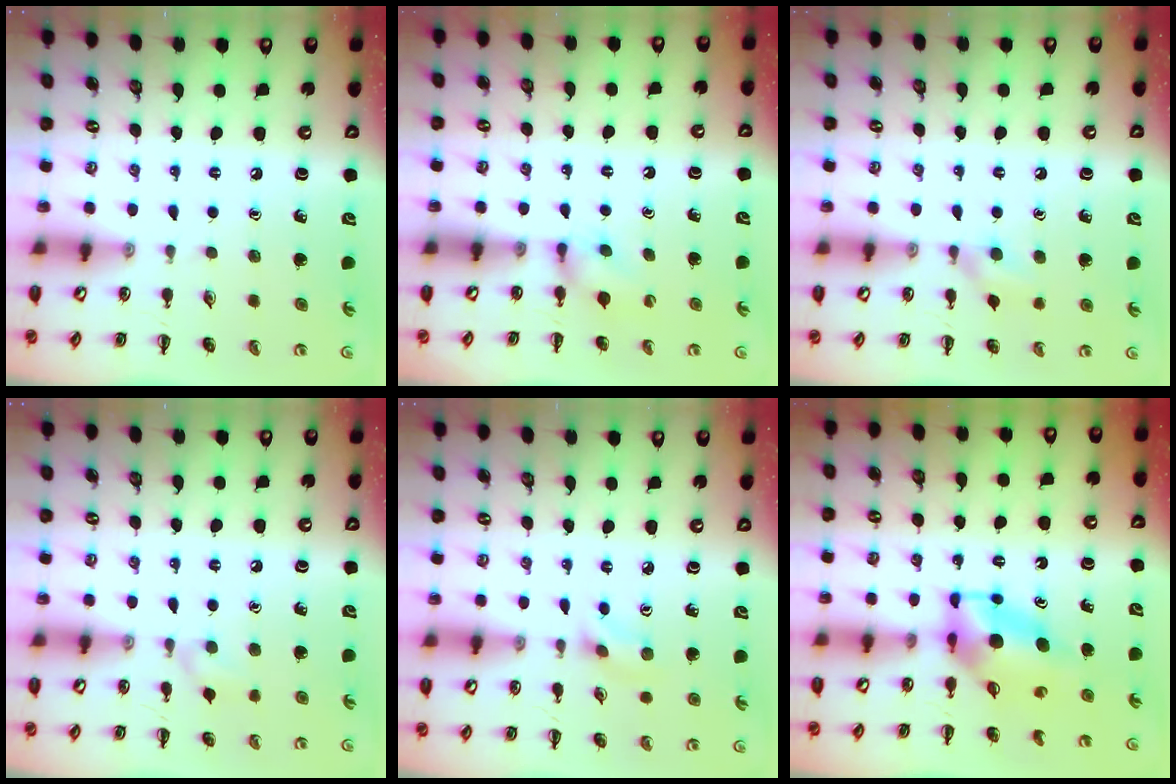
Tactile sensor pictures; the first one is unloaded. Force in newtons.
{"total": 4.7, "press": 4.5, "slide": 1.5}
{"total": 6.6, "press": 6.3, "slide": 1.9}
{"total": 4.5, "press": 4.2, "slide": 1.6}
{"total": 2.3, "press": 2.1, "slide": 0.9}
{"total": 5.7, "press": 5.6, "slide": 1.1}